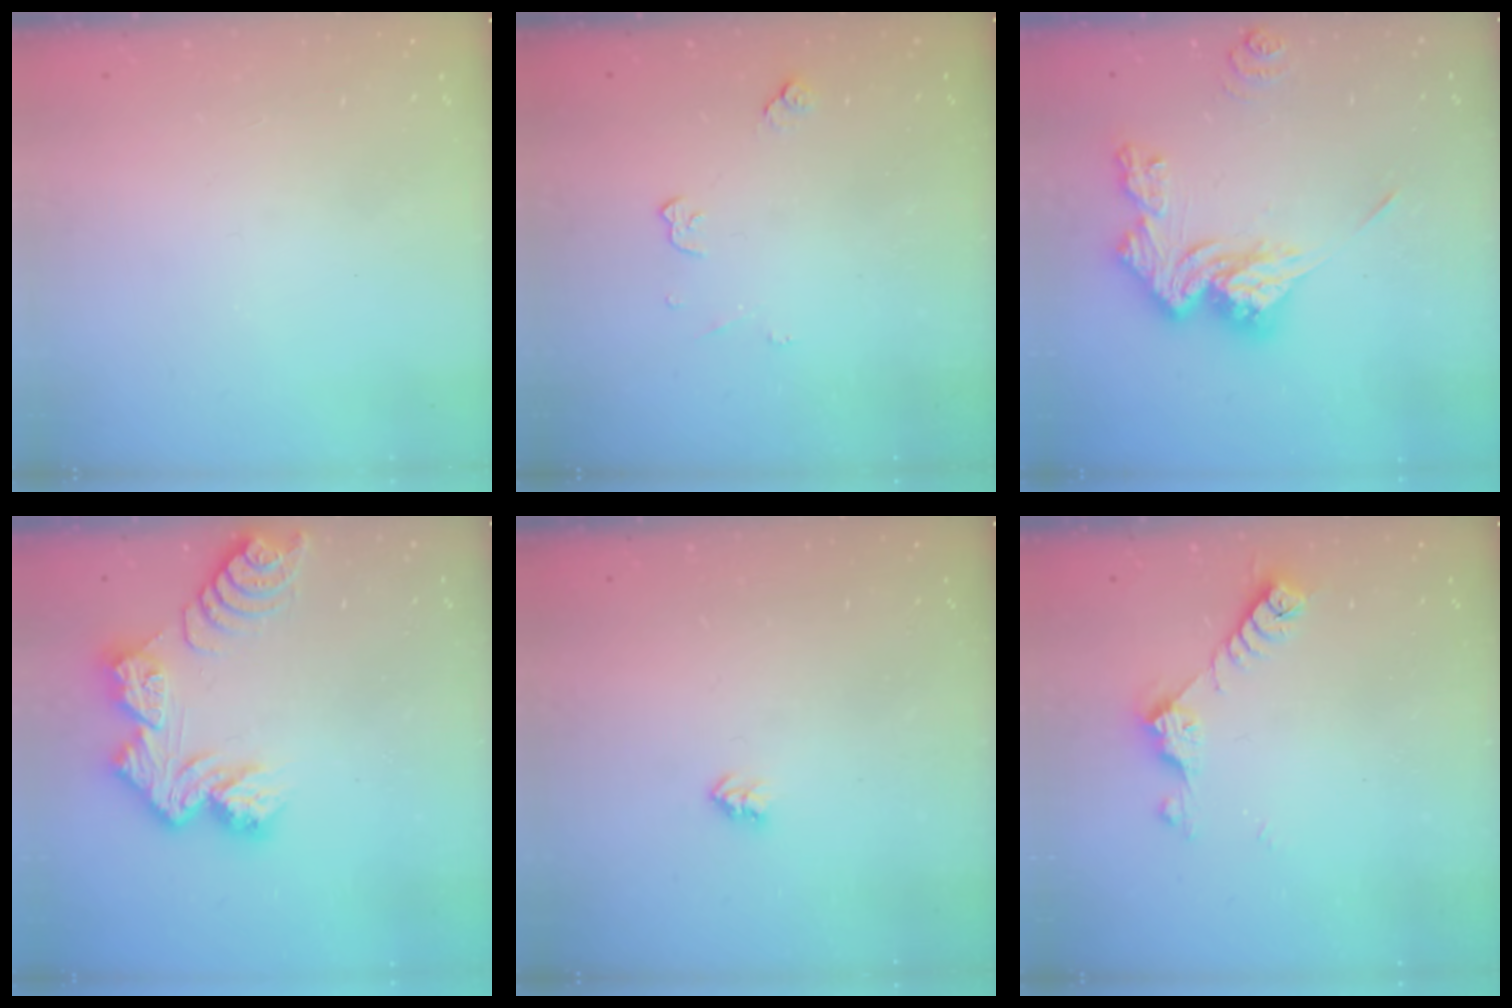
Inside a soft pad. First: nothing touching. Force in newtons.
{"total": 4.8, "press": 4.7, "slide": 0.7}
{"total": 15.3, "press": 15.2, "slide": 1.4}
{"total": 10.8, "press": 10.7, "slide": 1.1}
{"total": 2.6, "press": 2.6, "slide": 0.4}
{"total": 7.2, "press": 7.2, "slide": 0.9}